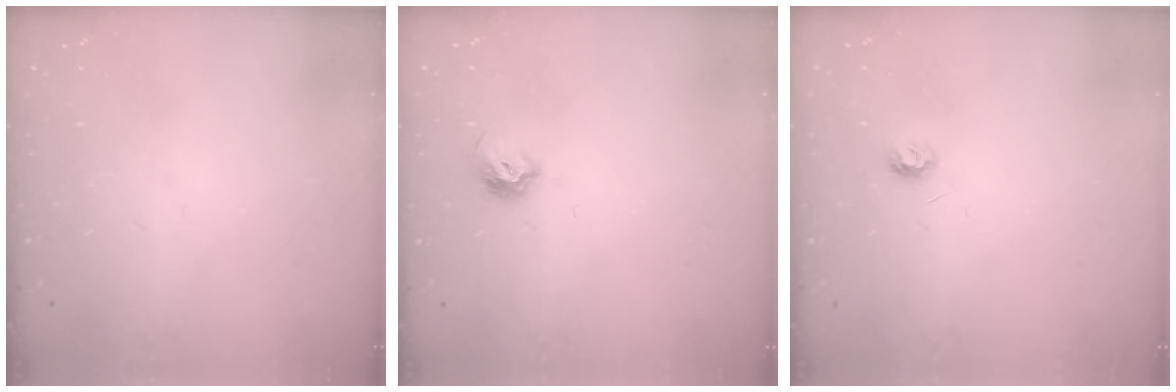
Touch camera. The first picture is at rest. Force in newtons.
{"total": 5.1, "press": 5.0, "slide": 1.0}
{"total": 4.3, "press": 4.3, "slide": 0.5}